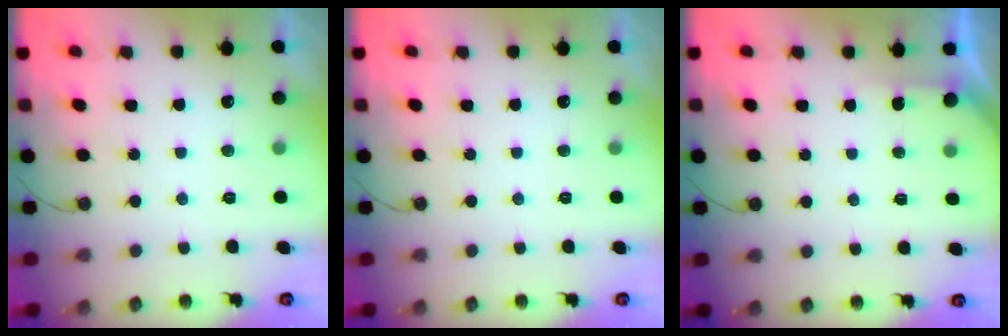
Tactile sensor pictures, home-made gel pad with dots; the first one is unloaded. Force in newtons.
{"total": 0.0}
{"total": 1.5, "press": 1.5, "slide": 0.2}